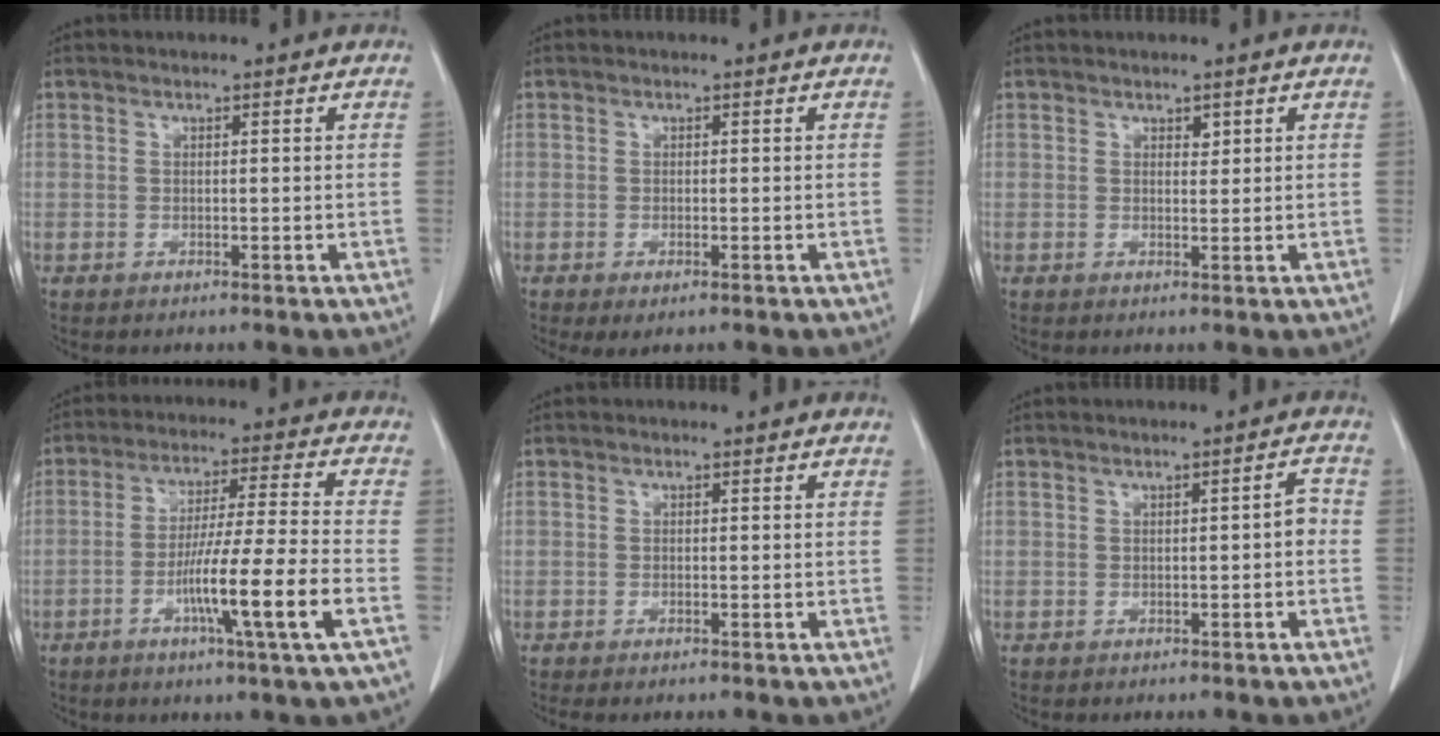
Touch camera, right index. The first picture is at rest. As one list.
[{"total": 2.0, "force": [-1.0, 0.6, 1.6], "torque": [-0.025, -0.005, -0.008]}, {"total": 1.0, "force": [0.6, 0.5, 0.5], "torque": [-0.004, -0.005, 0.008]}, {"total": 12.3, "force": [-4.5, -1.4, 11.4], "torque": [-0.201, -0.012, -0.083]}, {"total": 0.9, "force": [-0.8, 0.1, 0.5], "torque": [-0.011, -0.003, -0.008]}, {"total": 1.9, "force": [-0.4, 0.5, 1.8], "torque": [-0.020, 0.006, -0.006]}]